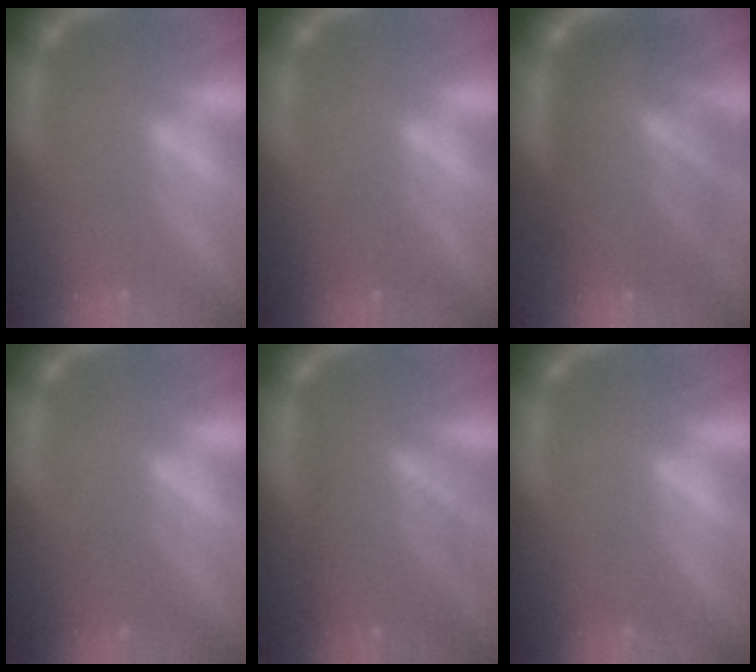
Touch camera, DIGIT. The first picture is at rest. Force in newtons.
{"total": 1.5}
{"total": 10.0}
{"total": 2.0}
{"total": 7.5}
{"total": 0.0}